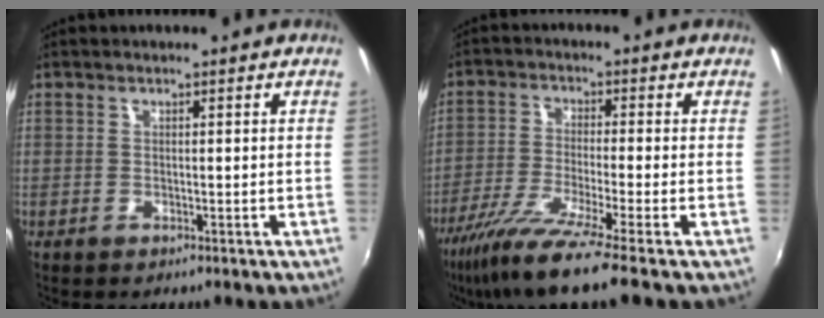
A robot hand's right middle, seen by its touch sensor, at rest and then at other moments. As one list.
[{"total": 11.5, "force": [-8.5, -0.9, 7.6], "torque": [-0.160, -0.041, -0.153]}]